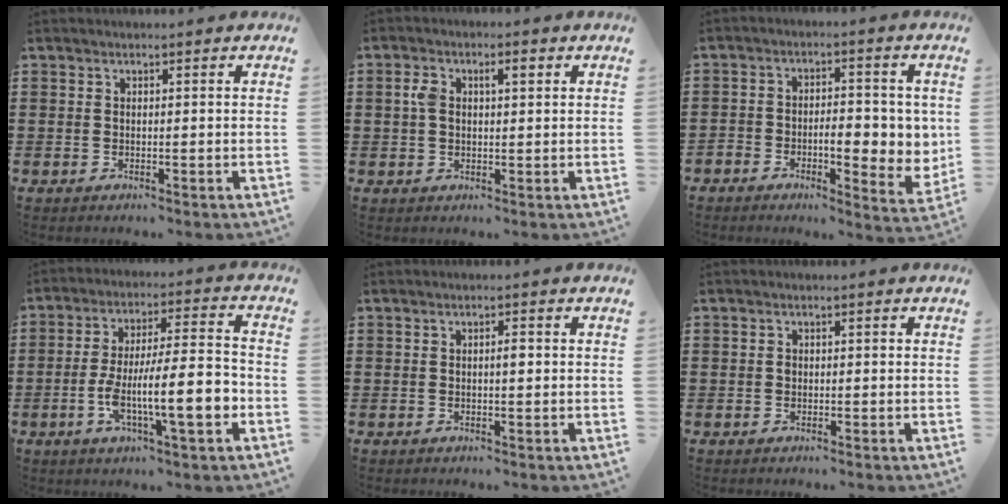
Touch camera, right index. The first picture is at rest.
{"total": 3.7, "force": [0.9, 1.7, 3.1], "torque": [-0.065, 0.012, 0.013]}
{"total": 6.6, "force": [-1.3, 3.5, 5.4], "torque": [-0.076, 0.002, -0.030]}
{"total": 12.5, "force": [-4.2, 3.0, 11.4], "torque": [-0.201, 0.001, -0.079]}
{"total": 1.2, "force": [0.1, 0.3, 1.2], "torque": [-0.023, 0.000, 0.000]}
{"total": 0.8, "force": [-0.1, 0.5, 0.6], "torque": [-0.015, 0.001, -0.002]}